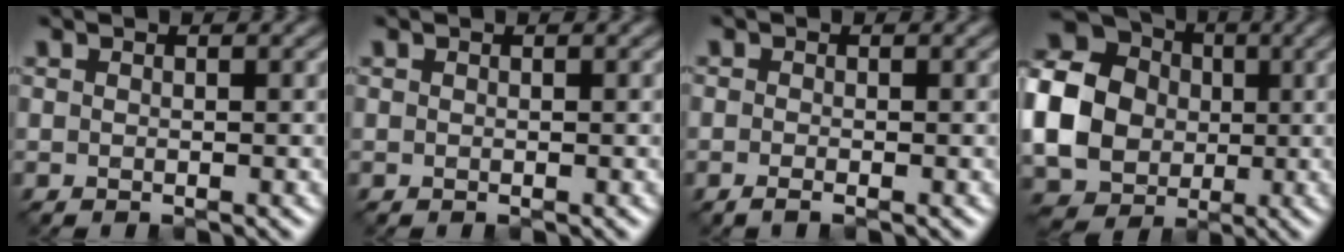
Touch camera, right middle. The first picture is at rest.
{"total": 0.0}
{"total": 0.9, "force": [-0.5, 0.2, 0.7], "torque": [-0.016, -0.003, -0.013]}
{"total": 14.5, "force": [0.3, 12.9, 6.6], "torque": [-0.175, 0.008, -0.033]}